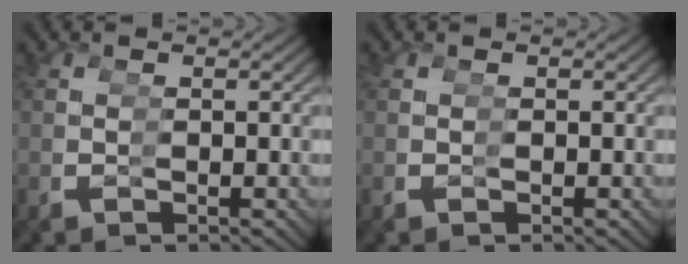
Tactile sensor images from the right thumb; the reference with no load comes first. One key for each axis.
{"total": 0.0}